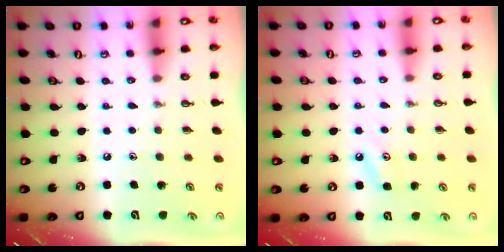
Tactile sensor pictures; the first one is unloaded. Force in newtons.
{"total": 3.9, "press": 3.9, "slide": 0.4}